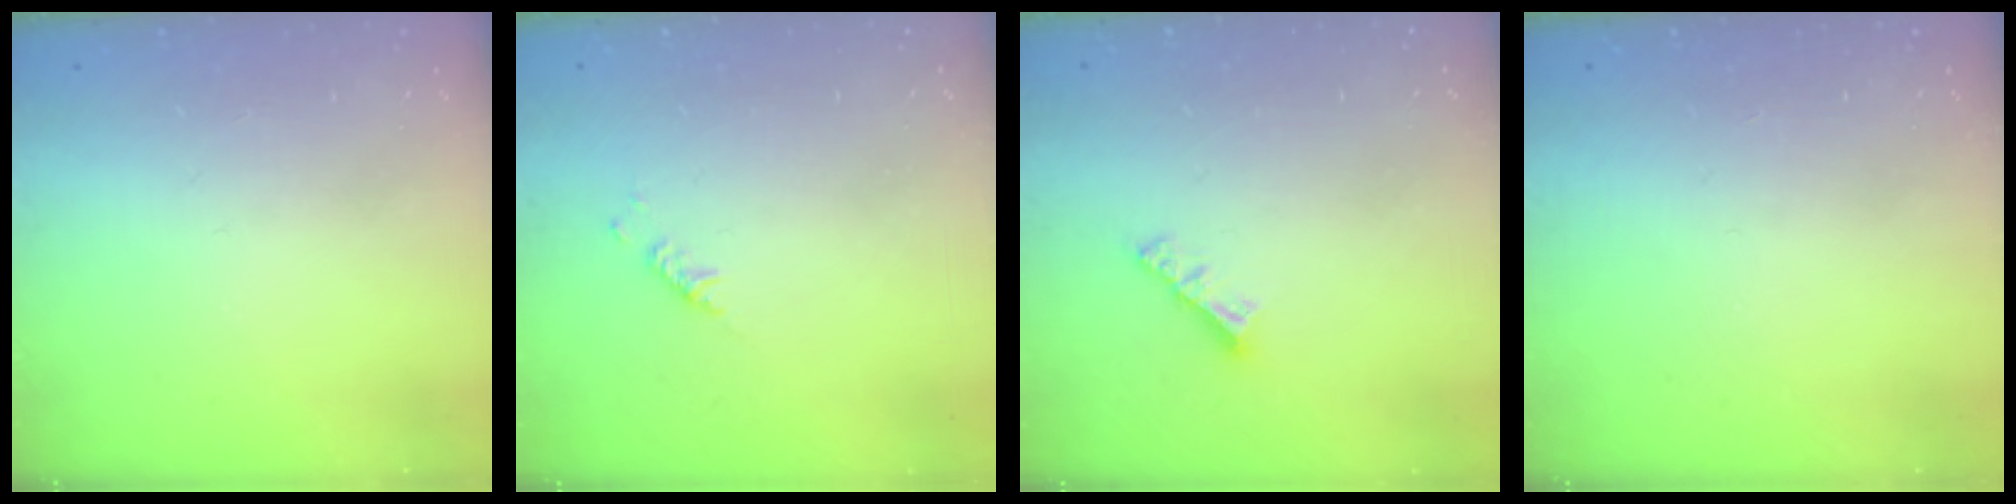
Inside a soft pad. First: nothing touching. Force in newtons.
{"total": 2.9, "press": 2.9, "slide": 0.6}
{"total": 3.5, "press": 3.5, "slide": 0.2}
{"total": 0.0}